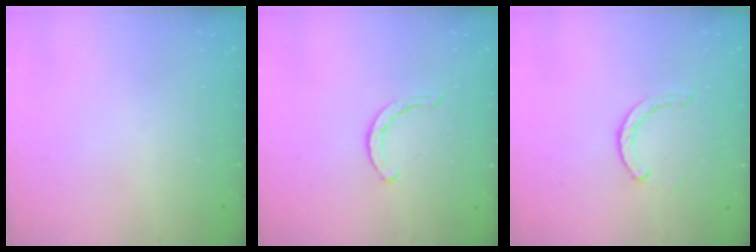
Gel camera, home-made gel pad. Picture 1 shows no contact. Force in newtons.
{"total": 1.9, "press": 1.9, "slide": 0.3}
{"total": 0.0}